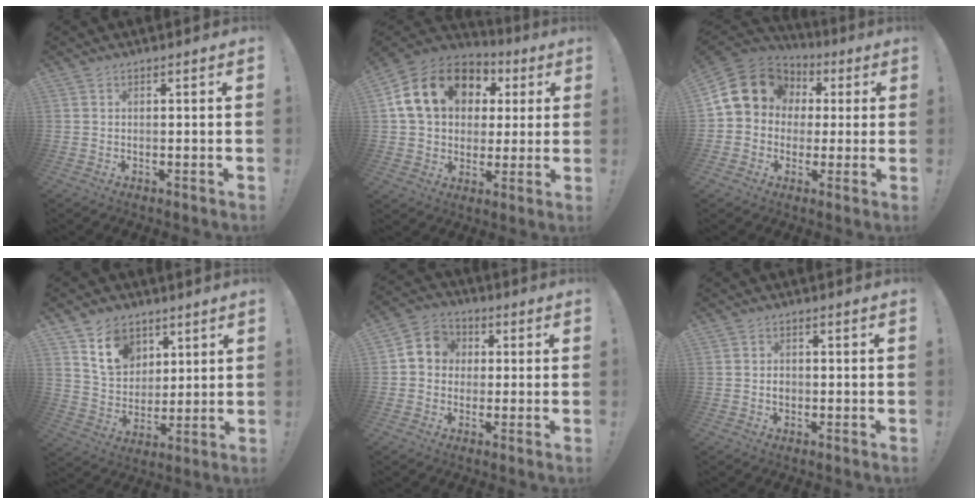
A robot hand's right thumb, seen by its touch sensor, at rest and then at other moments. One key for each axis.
{"total": 19.0, "fx": 6.7, "fy": 14.1, "fz": 10.9, "tx": -0.177, "ty": -0.009, "tz": 0.135}
{"total": 15.8, "fx": 4.2, "fy": 13.2, "fz": 7.6, "tx": -0.117, "ty": -0.004, "tz": 0.094}
{"total": 13.1, "fx": 7.5, "fy": 9.6, "fz": 5.0, "tx": -0.077, "ty": -0.038, "tz": 0.149}
{"total": 7.2, "fx": 0.2, "fy": 6.8, "fz": 2.5, "tx": -0.033, "ty": 0.010, "tz": 0.009}
{"total": 1.8, "fx": -0.7, "fy": 1.5, "fz": 0.8, "tx": -0.013, "ty": 0.004, "tz": -0.013}